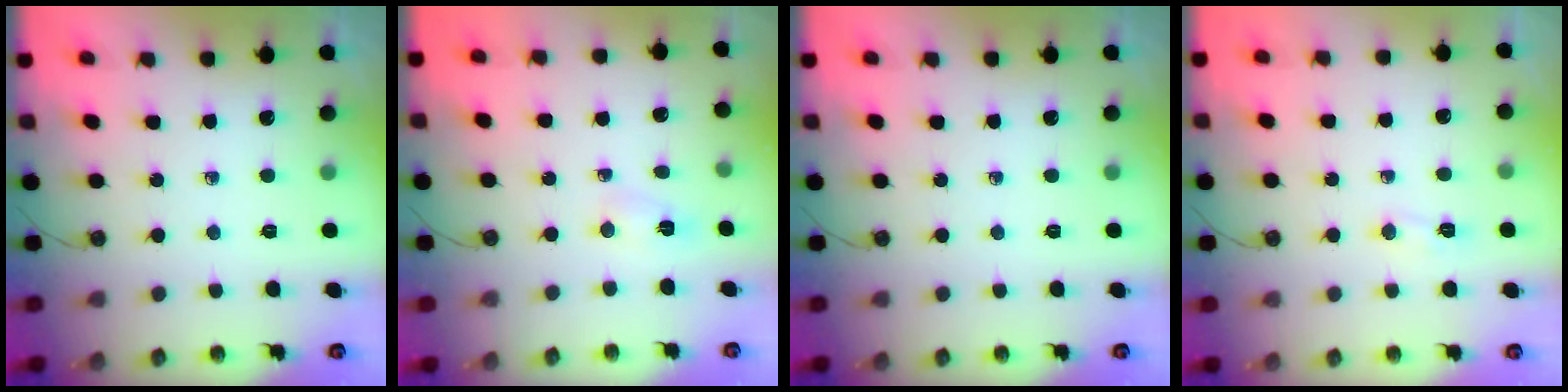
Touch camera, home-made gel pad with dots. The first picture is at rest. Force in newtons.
{"total": 2.2, "press": 2.2, "slide": 0.2}
{"total": 0.0}
{"total": 5.3, "press": 5.0, "slide": 1.7}